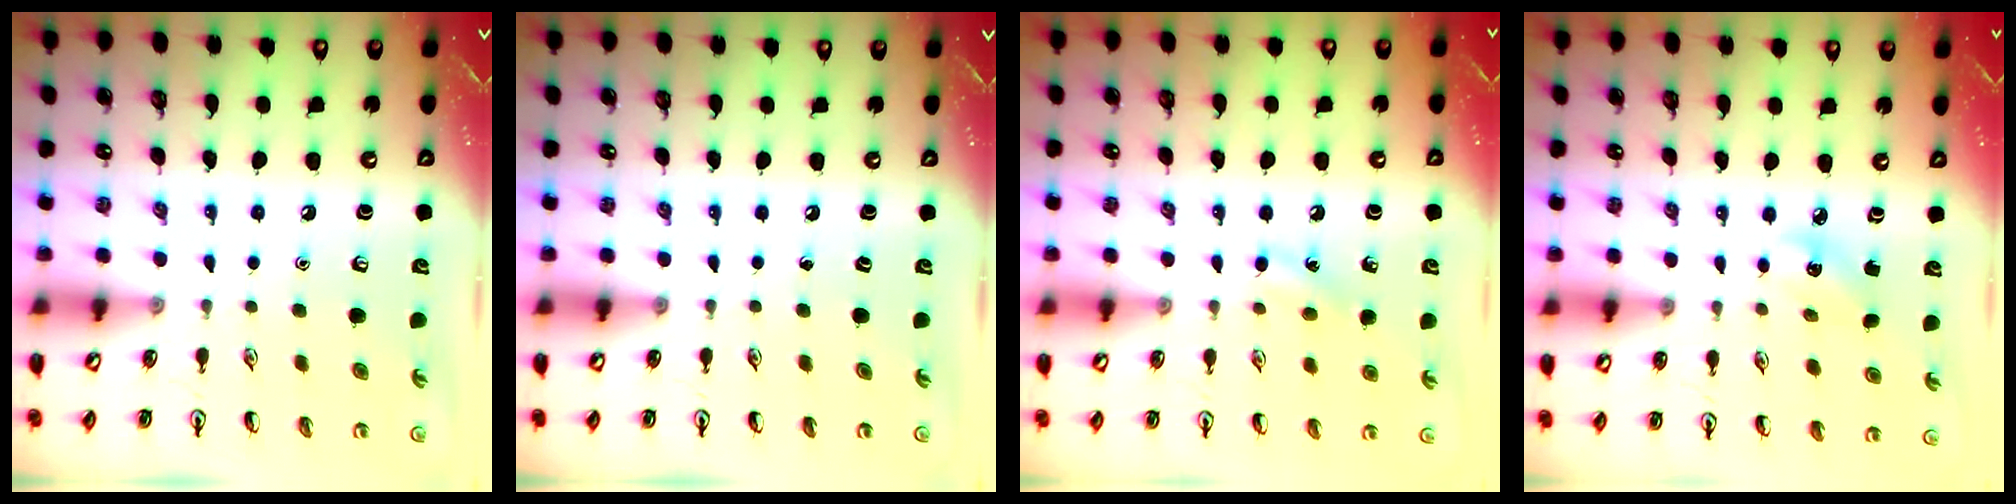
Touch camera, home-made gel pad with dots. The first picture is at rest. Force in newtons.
{"total": 0.0}
{"total": 7.0, "press": 6.7, "slide": 2.3}
{"total": 2.3, "press": 2.1, "slide": 0.8}